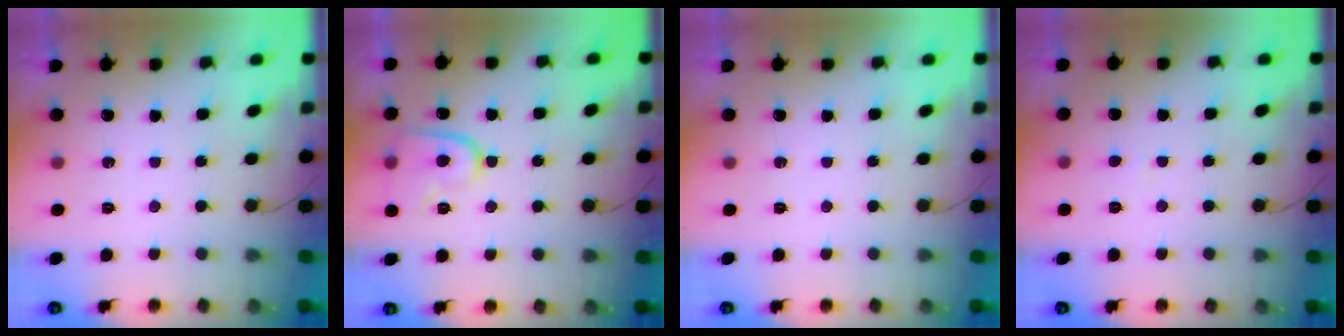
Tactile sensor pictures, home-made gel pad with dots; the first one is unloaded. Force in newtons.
{"total": 10.3, "press": 10.3, "slide": 0.8}
{"total": 0.0}
{"total": 0.7, "press": 0.7, "slide": 0.1}